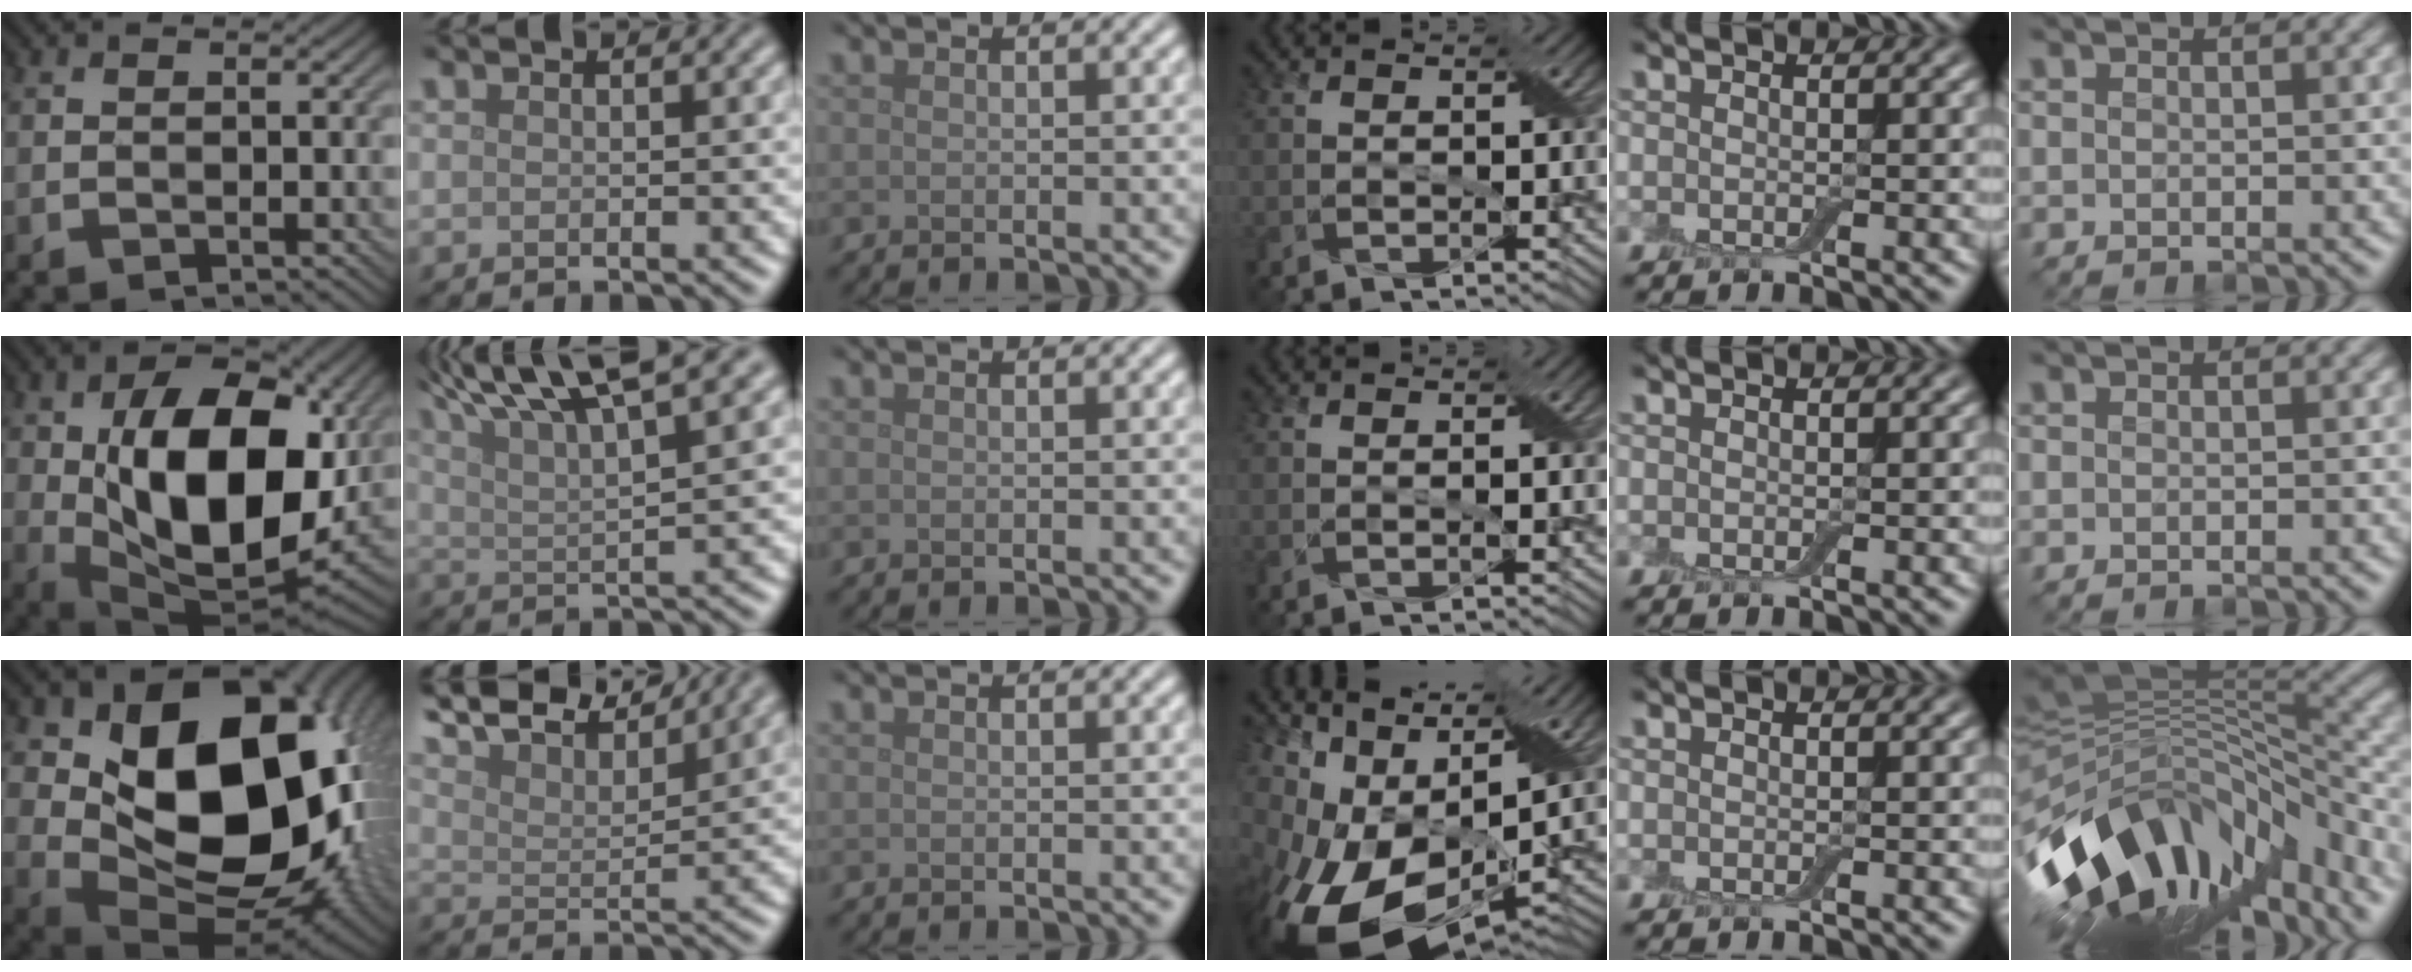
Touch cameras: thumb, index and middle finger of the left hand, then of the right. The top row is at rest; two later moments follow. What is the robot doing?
{"motion": "extract", "object": "airpods case & airpods"}